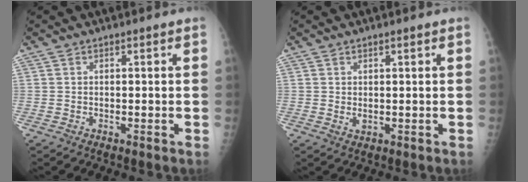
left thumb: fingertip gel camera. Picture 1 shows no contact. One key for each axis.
{"total": 1.9, "fx": 0.6, "fy": 0.9, "fz": 1.6, "tx": -0.022, "ty": -0.007, "tz": 0.013}